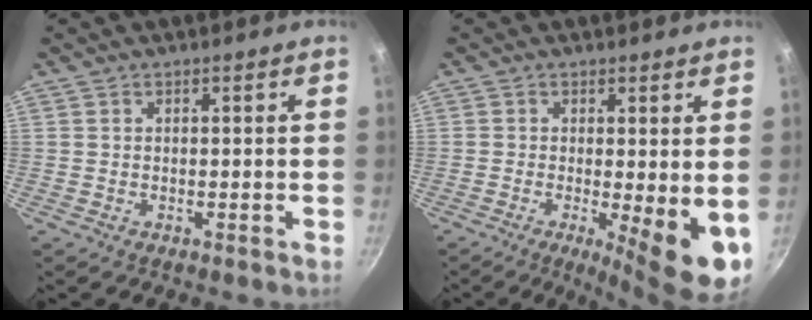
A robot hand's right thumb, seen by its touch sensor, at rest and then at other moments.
{"total": 9.5, "force": [-1.4, 2.3, 9.1], "torque": [-0.111, -0.014, -0.012]}